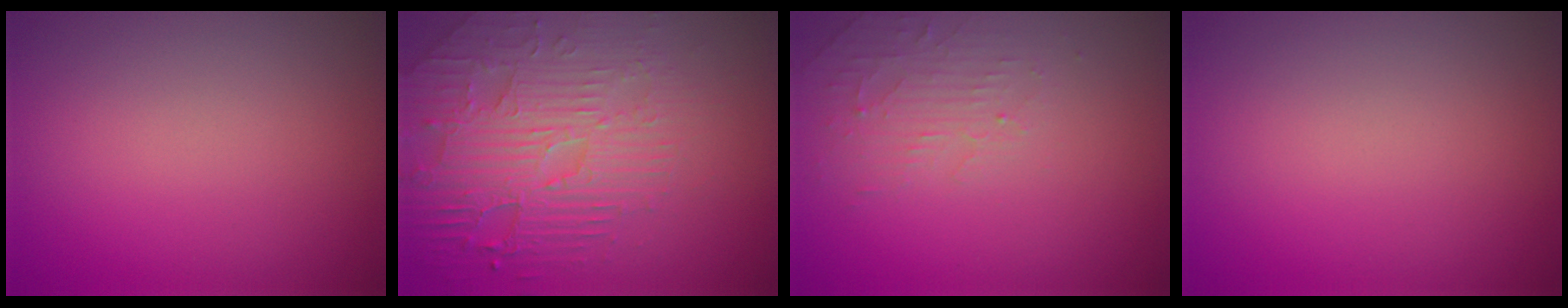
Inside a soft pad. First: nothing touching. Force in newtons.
{"total": 5.2, "press": 4.8, "slide": 2.0}
{"total": 2.4, "press": 2.3, "slide": 0.5}
{"total": 0.0}